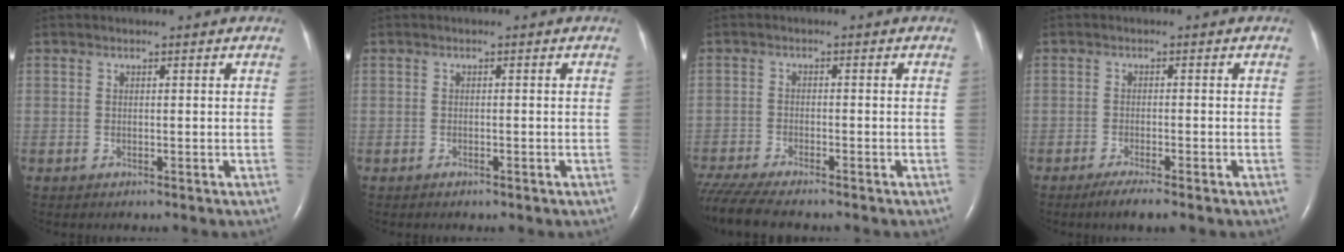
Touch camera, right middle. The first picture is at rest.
{"total": 0.7, "force": [-0.5, 0.3, 0.4], "torque": [-0.013, -0.002, -0.004]}
{"total": 10.3, "force": [-8.8, 1.5, 5.2], "torque": [-0.098, -0.018, -0.142]}
{"total": 4.0, "force": [-2.9, 0.3, 2.8], "torque": [-0.050, -0.011, -0.042]}